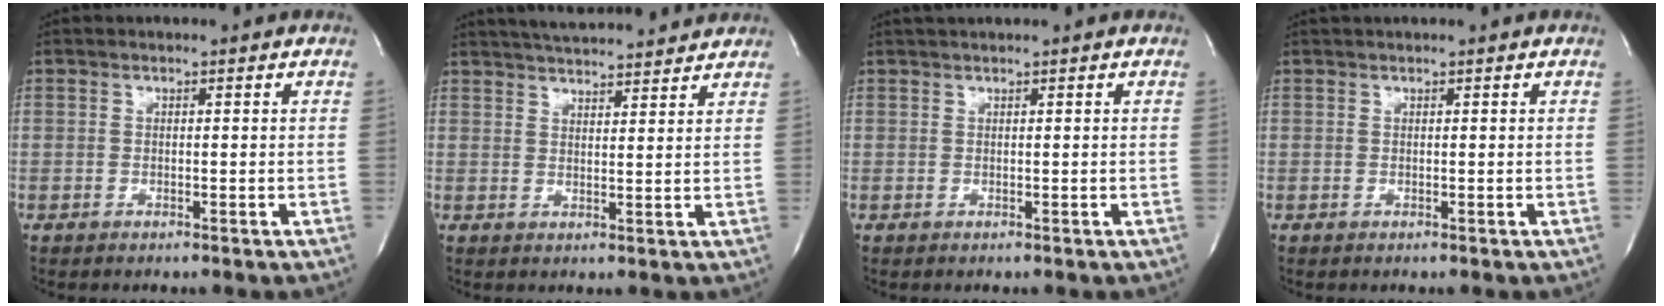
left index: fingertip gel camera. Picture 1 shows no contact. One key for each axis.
{"total": 12.2, "fx": 11.3, "fy": 1.5, "fz": 4.2, "tx": -0.072, "ty": 0.019, "tz": 0.157}
{"total": 0.8, "fx": 0.5, "fy": -0.3, "fz": 0.5, "tx": -0.011, "ty": 0.008, "tz": 0.016}
{"total": 0.5, "fx": 0.3, "fy": -0.2, "fz": 0.3, "tx": -0.004, "ty": 0.012, "tz": 0.012}